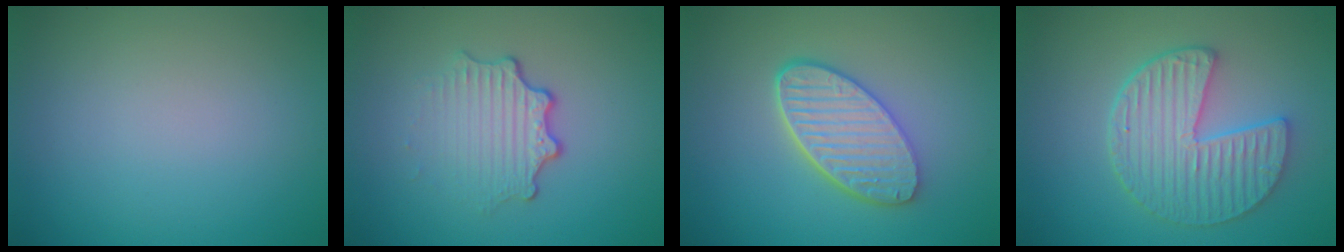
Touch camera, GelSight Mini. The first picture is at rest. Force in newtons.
{"total": 3.4, "press": 2.6, "slide": 2.3}
{"total": 5.4, "press": 4.2, "slide": 3.4}
{"total": 5.4, "press": 4.5, "slide": 3.0}